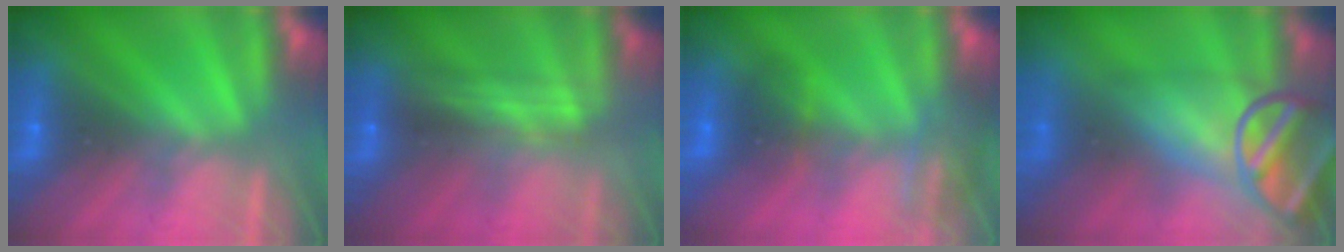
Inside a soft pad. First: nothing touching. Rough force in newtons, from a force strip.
{"total": 2.4}
{"total": 3.4}
{"total": 6.9}